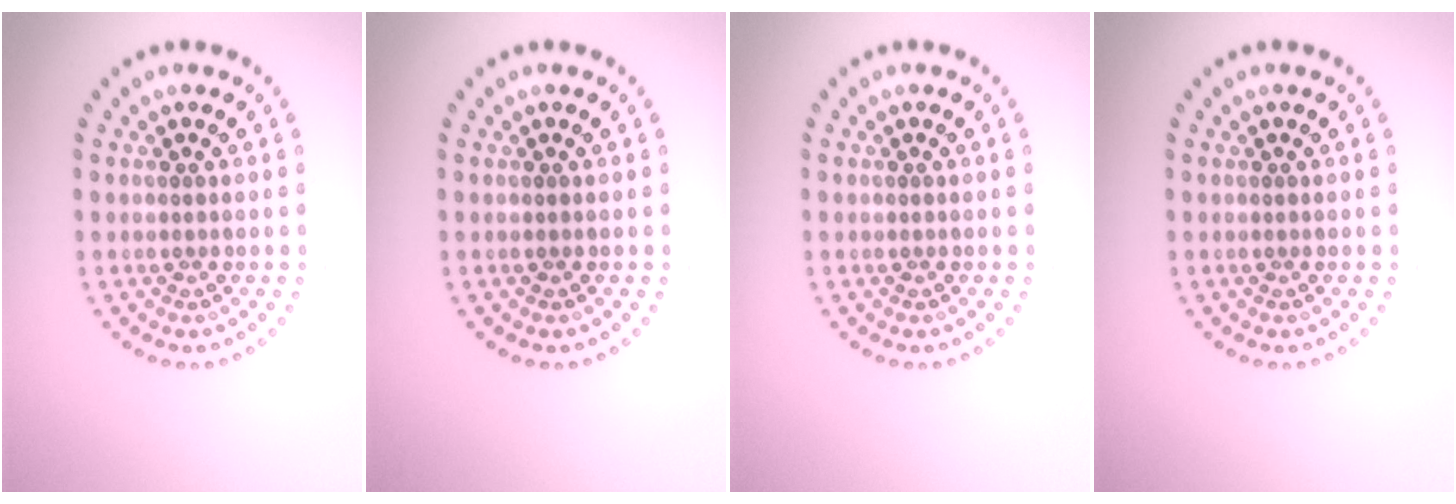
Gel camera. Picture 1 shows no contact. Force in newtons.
{"total": 0.0}
{"total": 0.0}
{"total": 0.0}